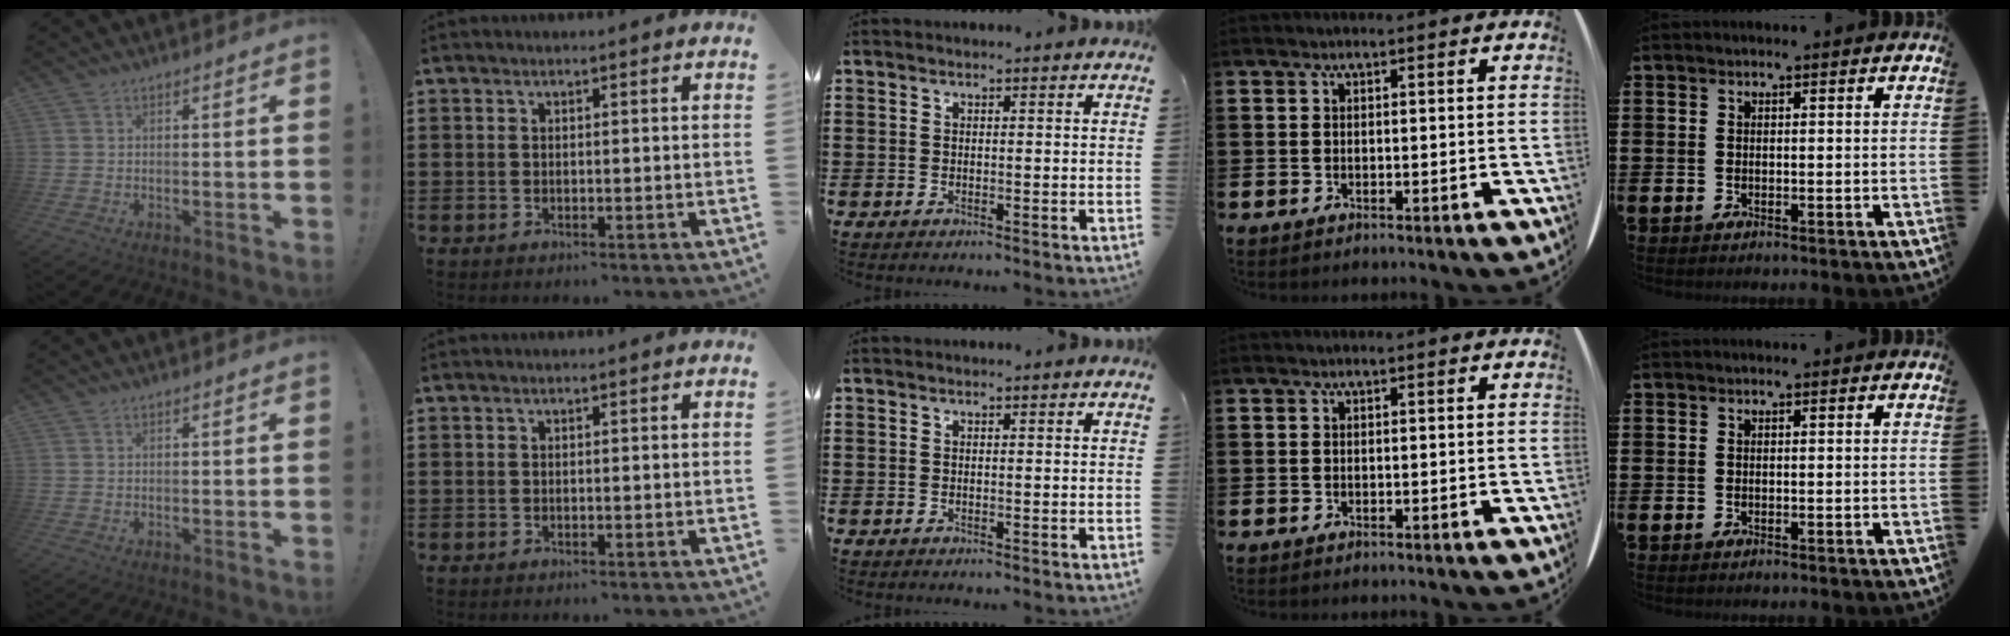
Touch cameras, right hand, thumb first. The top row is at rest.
{}